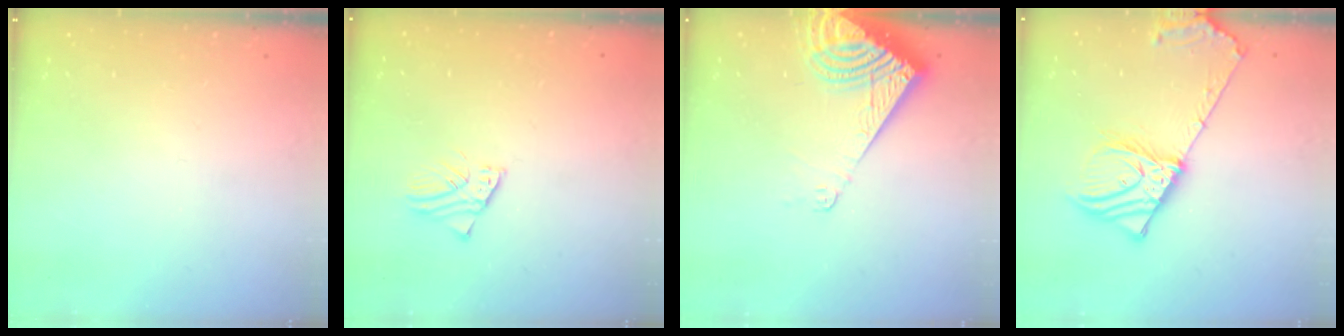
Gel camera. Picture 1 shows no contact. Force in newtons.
{"total": 1.8, "press": 1.8, "slide": 0.1}
{"total": 13.5, "press": 13.3, "slide": 1.9}
{"total": 14.1, "press": 13.9, "slide": 2.5}